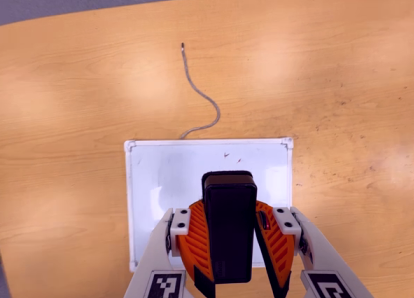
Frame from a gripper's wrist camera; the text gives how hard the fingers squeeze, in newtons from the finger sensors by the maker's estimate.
{"total": 9.7, "left": 9.6, "right": 9.8}